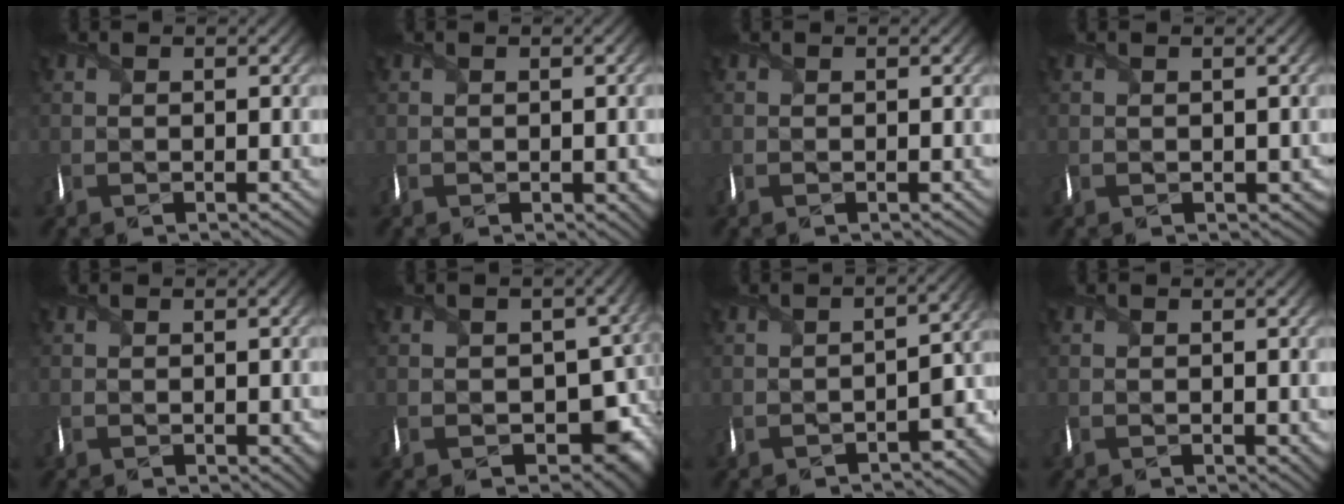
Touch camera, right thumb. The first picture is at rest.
{"total": 2.0, "force": [-0.6, 1.1, 1.5], "torque": [-0.023, -0.011, -0.004]}
{"total": 0.0}
{"total": 1.3, "force": [0.1, 1.2, 0.5], "torque": [-0.012, -0.007, 0.001]}
{"total": 1.7, "force": [-0.4, 1.0, 1.3], "torque": [-0.021, -0.010, -0.001]}
{"total": 8.2, "force": [-0.6, 6.4, 5.1], "torque": [-0.073, -0.041, -0.002]}
{"total": 5.5, "force": [-3.4, 2.2, 3.7], "torque": [-0.041, -0.011, -0.055]}
{"total": 1.1, "force": [0.0, 0.8, 0.8], "torque": [-0.015, -0.003, 0.002]}